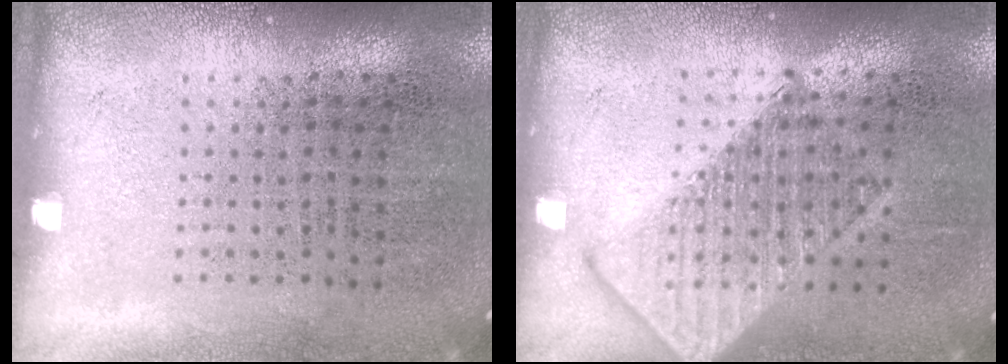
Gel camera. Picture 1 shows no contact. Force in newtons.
{"total": 2.8, "press": 2.8, "slide": 0.4}